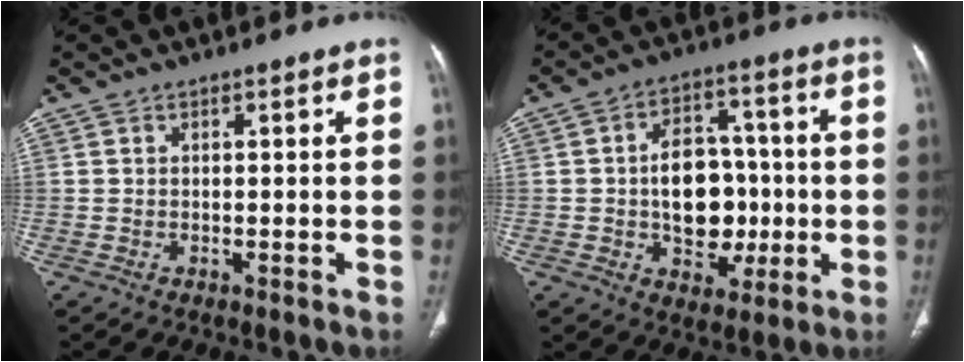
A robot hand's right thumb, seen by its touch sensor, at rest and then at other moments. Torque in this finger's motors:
{"motor_torque": [1.54, 1.33, 1.26, -1.12, 0.41]}